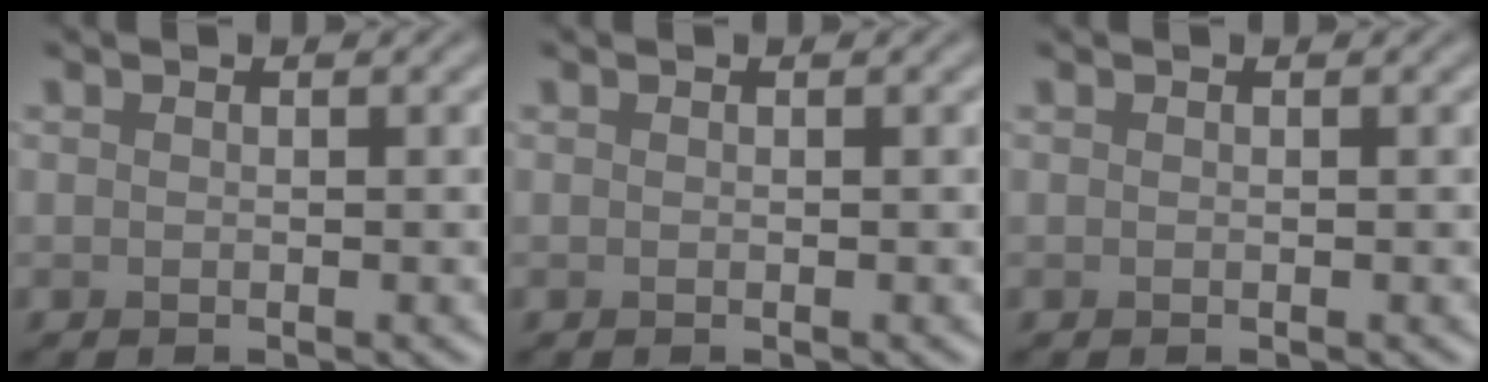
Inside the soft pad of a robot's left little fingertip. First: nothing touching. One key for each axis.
{"total": 0.0}
{"total": 0.0}